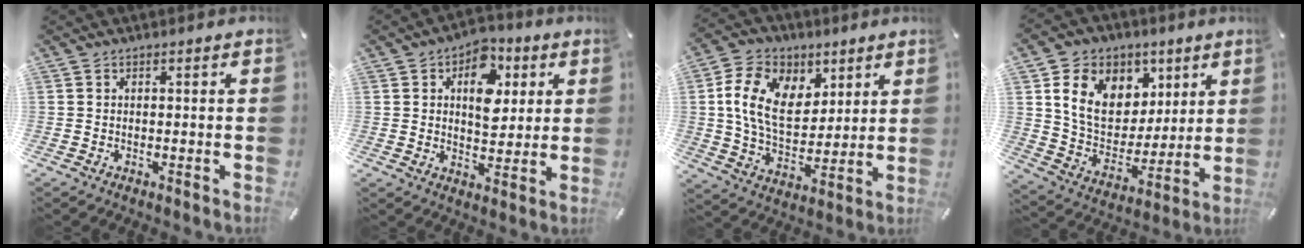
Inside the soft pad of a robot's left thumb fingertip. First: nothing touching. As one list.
[{"total": 11.5, "force": [3.5, 8.1, 7.4], "torque": [-0.084, -0.009, 0.056]}, {"total": 14.9, "force": [4.9, 10.8, 9.0], "torque": [-0.180, -0.003, 0.091]}, {"total": 15.2, "force": [6.6, 12.1, 6.3], "torque": [-0.112, -0.027, 0.131]}]